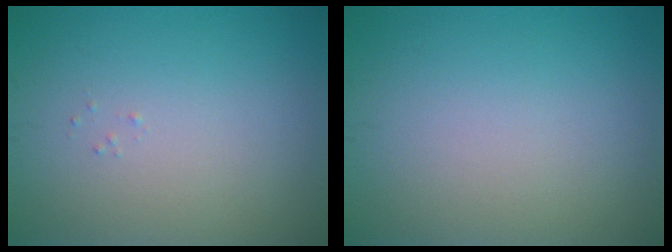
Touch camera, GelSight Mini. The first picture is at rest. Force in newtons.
{"total": 0.0}